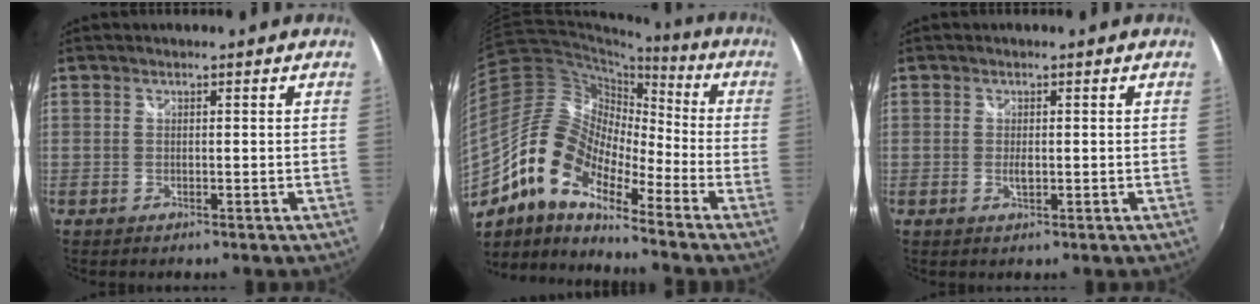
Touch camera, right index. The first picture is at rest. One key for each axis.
{"total": 14.6, "fx": -9.2, "fy": 6.0, "fz": 9.6, "tx": -0.164, "ty": 0.012, "tz": -0.195}
{"total": 1.4, "fx": -0.2, "fy": 0.6, "fz": 1.3, "tx": -0.022, "ty": -0.001, "tz": -0.003}